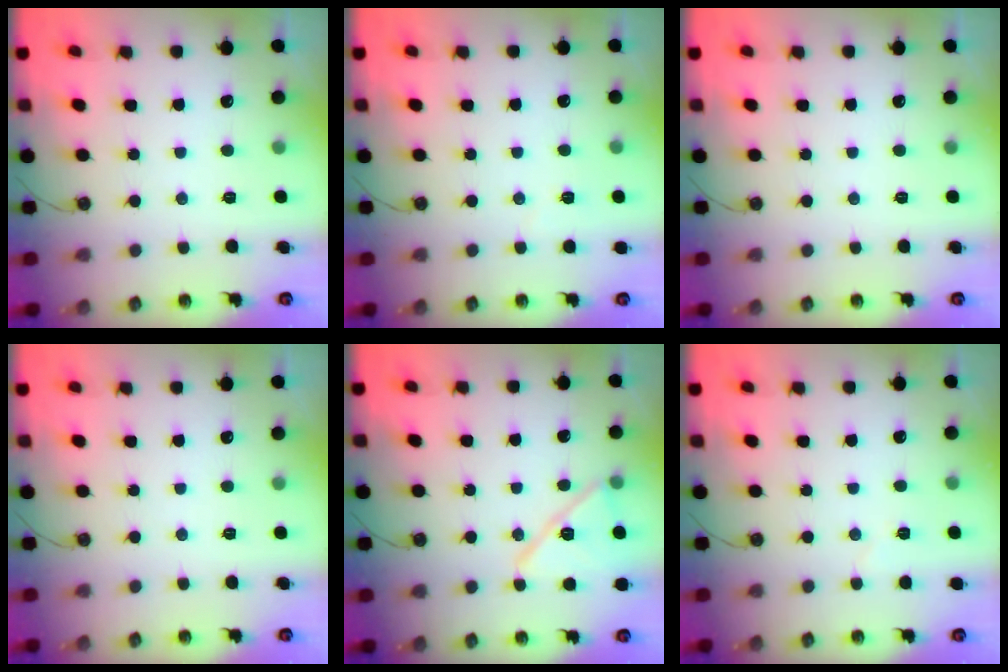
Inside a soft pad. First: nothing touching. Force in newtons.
{"total": 1.5, "press": 1.5, "slide": 0.5}
{"total": 0.0}
{"total": 0.0}
{"total": 13.7, "press": 13.7, "slide": 0.3}
{"total": 2.9, "press": 2.4, "slide": 1.7}